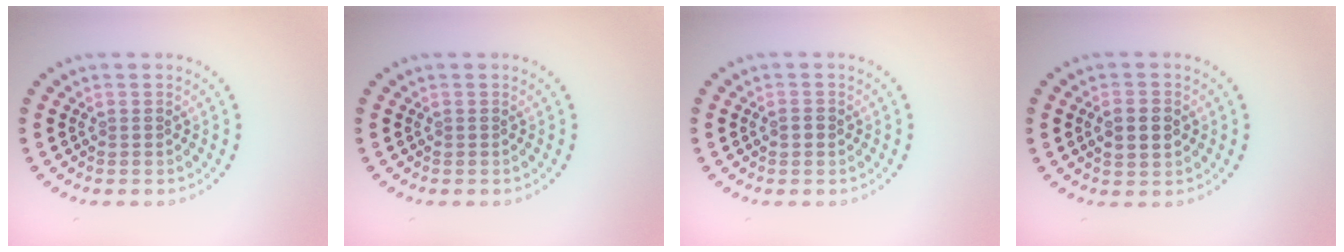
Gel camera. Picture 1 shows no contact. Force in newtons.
{"total": 0.0}
{"total": 0.9, "press": 0.9, "slide": 0.2}
{"total": 2.4, "press": 2.4, "slide": 0.2}